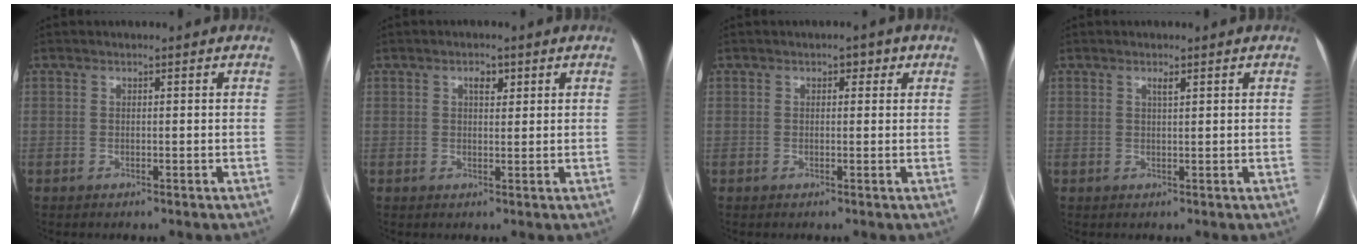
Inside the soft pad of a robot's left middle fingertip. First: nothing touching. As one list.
[{"total": 2.0, "force": [1.0, 1.1, 1.4], "torque": [-0.022, 0.005, 0.015]}, {"total": 1.6, "force": [0.8, 1.0, 1.0], "torque": [-0.009, 0.010, 0.007]}, {"total": 0.9, "force": [0.6, 0.0, 0.8], "torque": [-0.016, 0.001, 0.011]}]